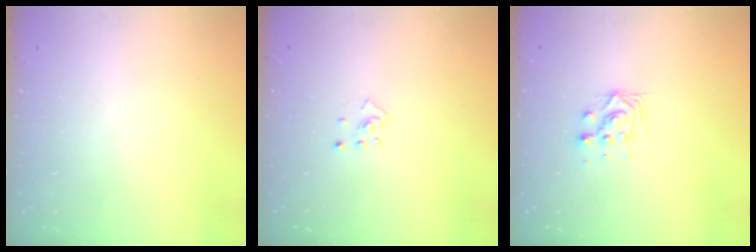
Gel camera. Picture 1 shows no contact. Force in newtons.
{"total": 2.5, "press": 2.4, "slide": 0.8}
{"total": 6.1, "press": 6.1, "slide": 0.2}